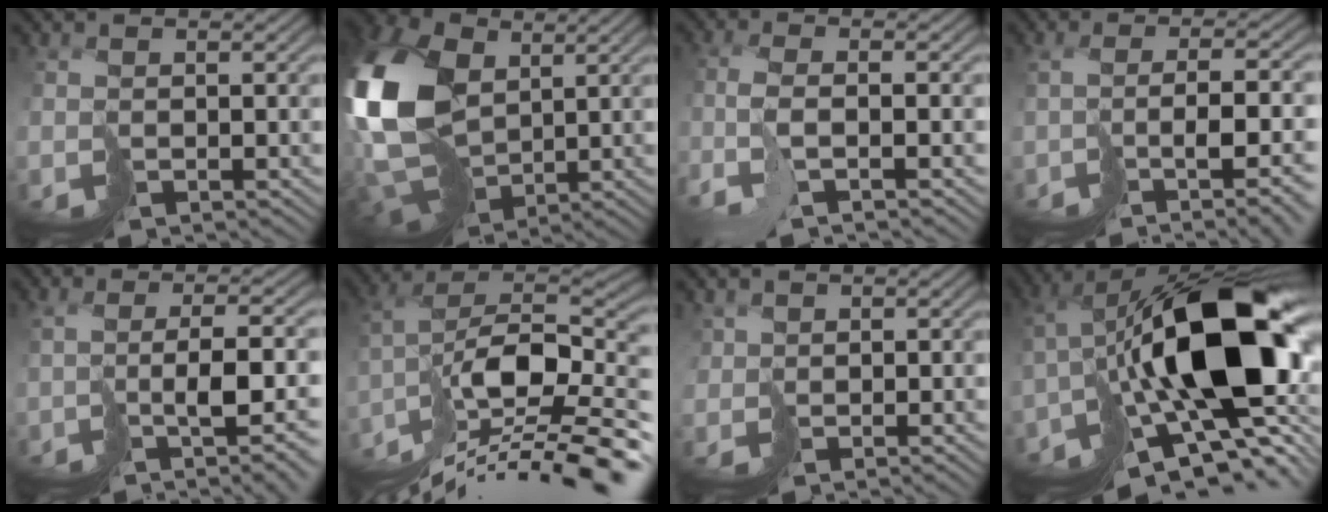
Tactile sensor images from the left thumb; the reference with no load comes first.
{"total": 17.7, "force": [2.5, 12.3, 12.5], "torque": [-0.327, 0.008, 0.050]}
{"total": 3.7, "force": [-1.8, 0.0, 3.3], "torque": [-0.062, 0.003, -0.048]}
{"total": 9.8, "force": [-3.8, 2.6, 8.7], "torque": [-0.140, -0.022, -0.035]}
{"total": 8.3, "force": [-2.0, 1.8, 7.9], "torque": [-0.124, -0.009, -0.023]}
{"total": 15.8, "force": [-9.7, 5.7, 11.1], "torque": [-0.214, 0.005, -0.164]}
{"total": 1.3, "force": [0.7, 1.1, -0.3], "torque": [-0.002, -0.003, 0.006]}
{"total": 20.0, "force": [-4.0, 9.6, 17.1], "torque": [-0.284, -0.017, -0.051]}